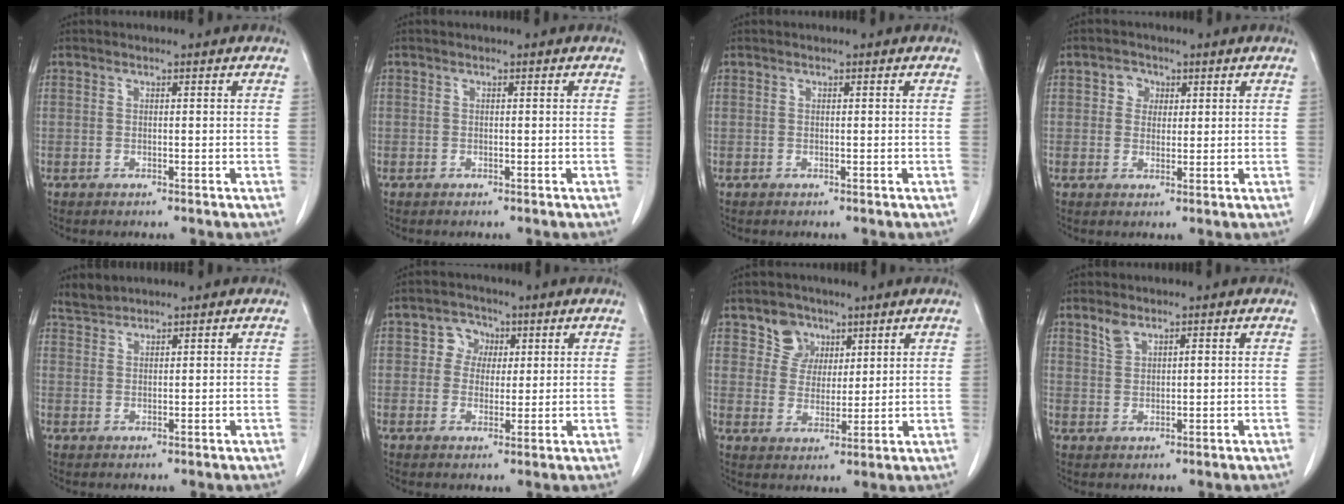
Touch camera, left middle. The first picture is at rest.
{"total": 0.0}
{"total": 0.0}
{"total": 2.8, "force": [1.0, 2.4, 1.1], "torque": [-0.016, 0.005, 0.014]}
{"total": 2.0, "force": [2.0, 0.1, -0.1], "torque": [-0.005, 0.006, 0.043]}
{"total": 4.3, "force": [1.2, 3.8, 1.5], "torque": [-0.021, 0.015, 0.019]}
{"total": 5.3, "force": [3.3, 4.1, 0.7], "torque": [-0.014, 0.006, 0.062]}
{"total": 2.5, "force": [1.7, 1.2, 1.3], "torque": [-0.029, 0.006, 0.037]}